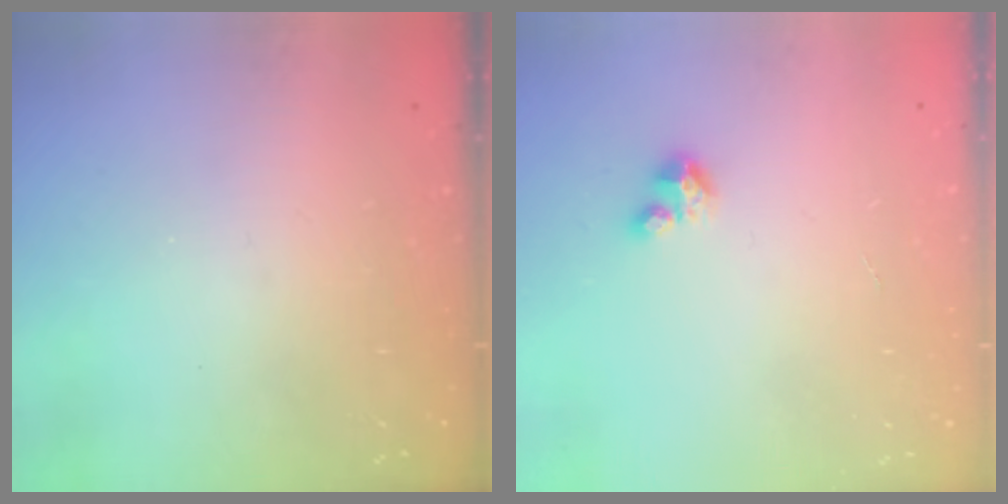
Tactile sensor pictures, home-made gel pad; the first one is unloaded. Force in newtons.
{"total": 2.8, "press": 2.8, "slide": 0.2}